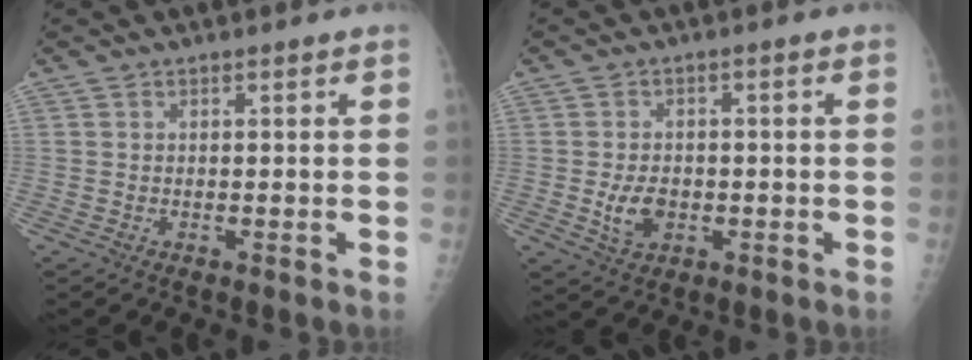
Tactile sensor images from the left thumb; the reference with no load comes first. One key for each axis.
{"total": 5.5, "fx": -1.2, "fy": 3.8, "fz": 3.8, "tx": -0.058, "ty": 0.004, "tz": -0.016}